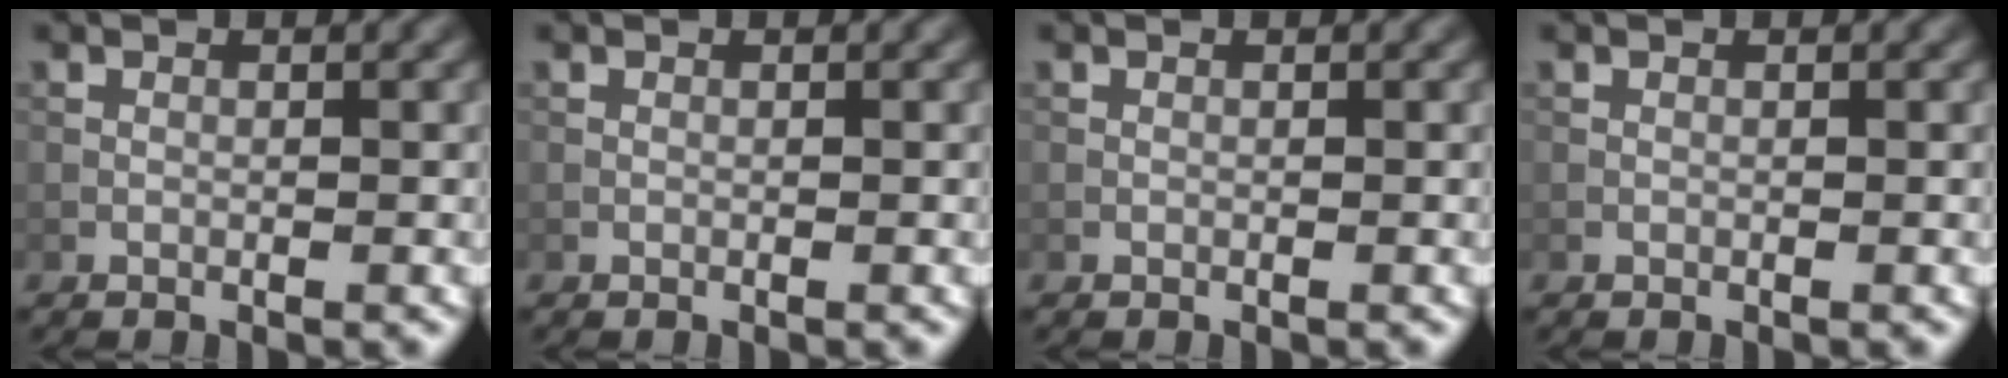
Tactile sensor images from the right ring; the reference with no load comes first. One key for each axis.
{"total": 0.0}
{"total": 0.0}
{"total": 0.0}